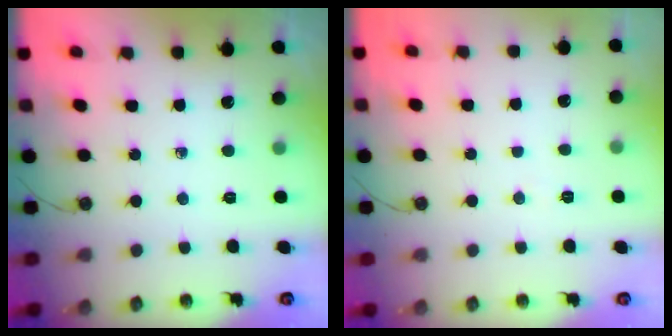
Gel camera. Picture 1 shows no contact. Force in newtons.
{"total": 17.6, "press": 5.1, "slide": 16.9}